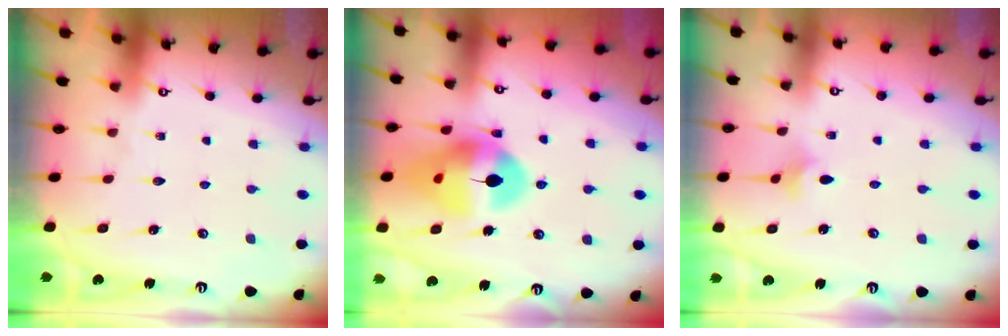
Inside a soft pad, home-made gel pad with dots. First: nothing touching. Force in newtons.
{"total": 16.0, "press": 15.8, "slide": 2.3}
{"total": 3.3, "press": 3.2, "slide": 0.8}